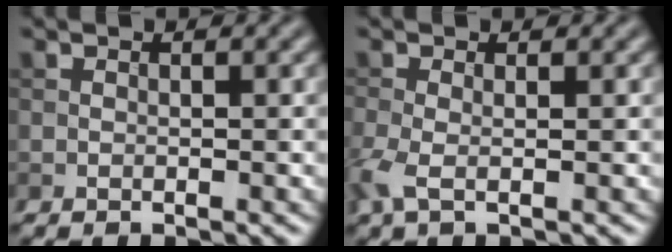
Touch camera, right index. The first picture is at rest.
{"total": 2.8, "force": [-0.9, 1.1, 2.4], "torque": [-0.070, -0.007, -0.023]}